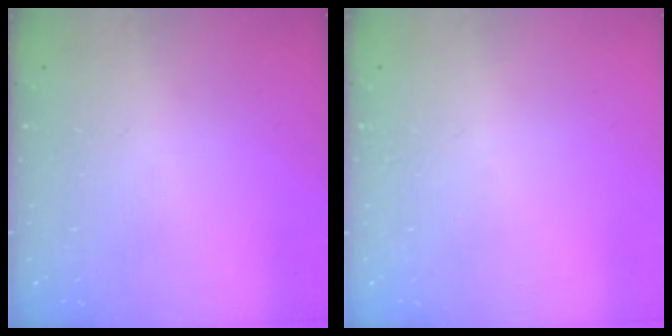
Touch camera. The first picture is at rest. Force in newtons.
{"total": 0.0}